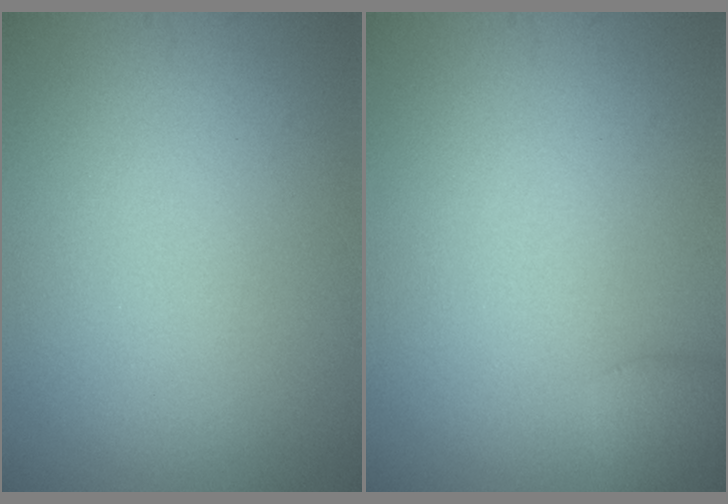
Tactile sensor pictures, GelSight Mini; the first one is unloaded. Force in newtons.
{"total": 2.0, "press": 2.0, "slide": 0.1}